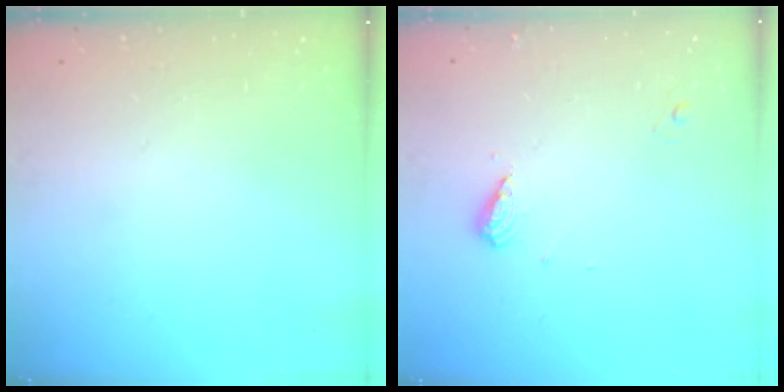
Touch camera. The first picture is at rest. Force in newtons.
{"total": 6.4, "press": 6.4, "slide": 0.7}